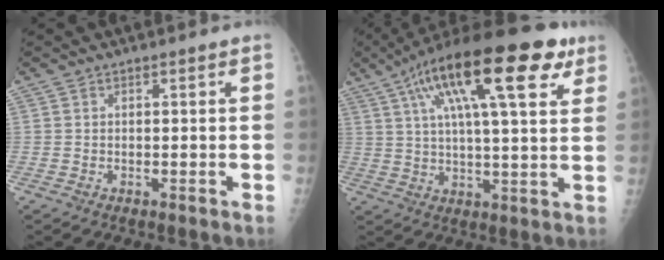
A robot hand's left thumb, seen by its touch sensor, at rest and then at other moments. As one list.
[{"total": 23.4, "force": [10.8, 6.8, 19.7], "torque": [-0.302, 0.015, 0.162]}]